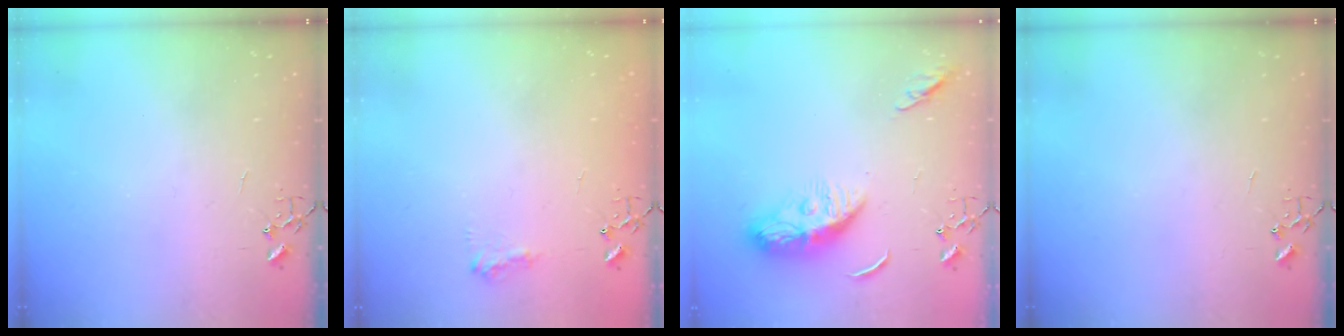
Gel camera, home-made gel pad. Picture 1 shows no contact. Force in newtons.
{"total": 7.9, "press": 7.9, "slide": 0.6}
{"total": 11.4, "press": 11.3, "slide": 1.0}
{"total": 0.0}